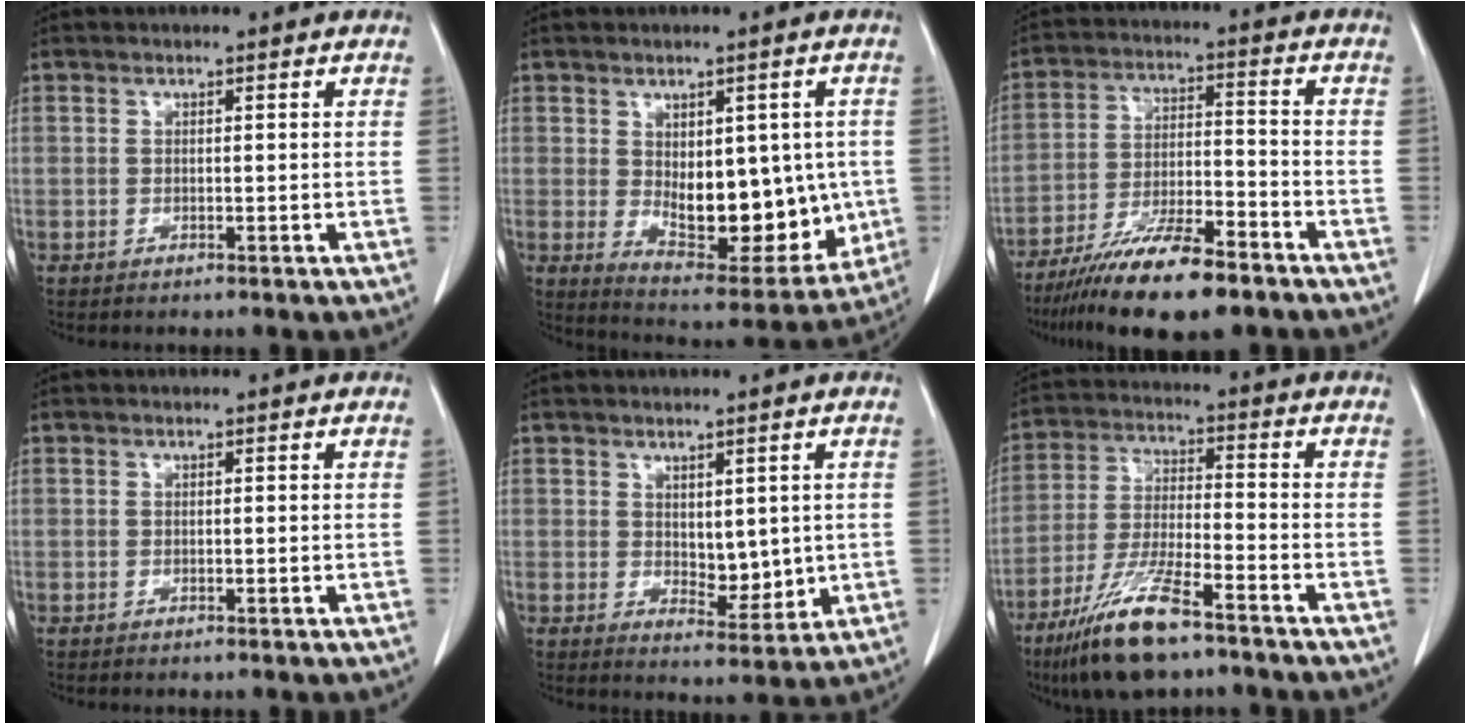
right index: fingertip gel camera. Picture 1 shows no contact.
{"total": 15.3, "force": [-0.6, 7.8, 13.1], "torque": [-0.180, -0.007, 0.019]}
{"total": 14.3, "force": [-10.4, 2.6, 9.4], "torque": [-0.177, -0.023, -0.182]}
{"total": 0.0}
{"total": 3.9, "force": [0.1, 2.1, 3.3], "torque": [-0.041, -0.009, 0.011]}
{"total": 12.9, "force": [-8.7, 2.1, 9.2], "torque": [-0.188, -0.030, -0.160]}